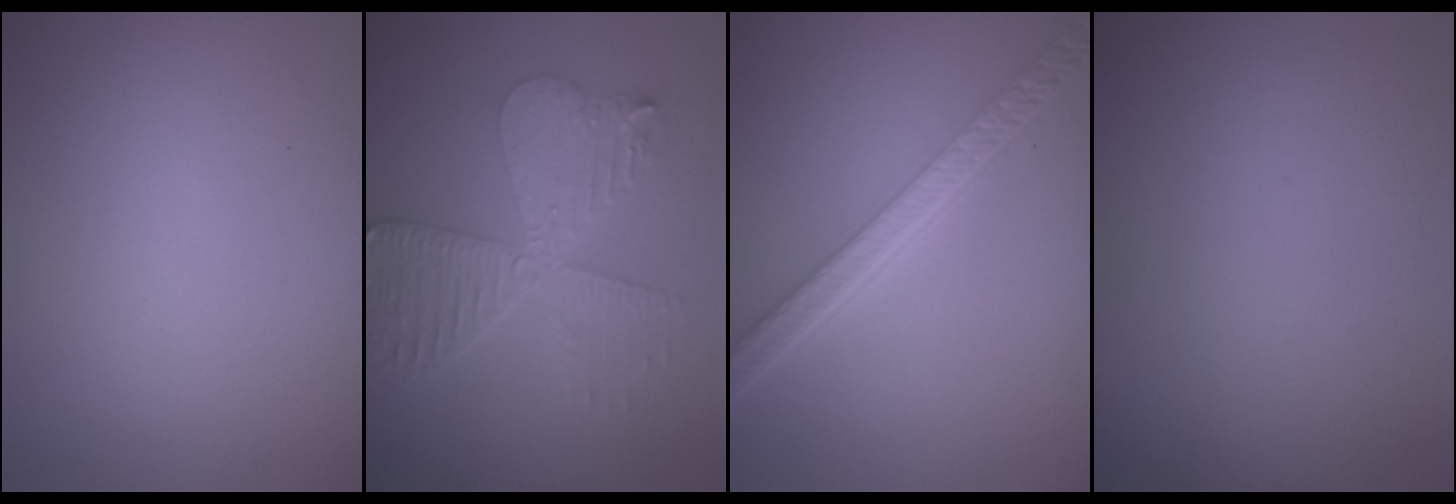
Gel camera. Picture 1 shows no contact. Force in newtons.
{"total": 5.7, "press": 5.7, "slide": 0.9}
{"total": 5.6, "press": 4.2, "slide": 3.7}
{"total": 0.0}